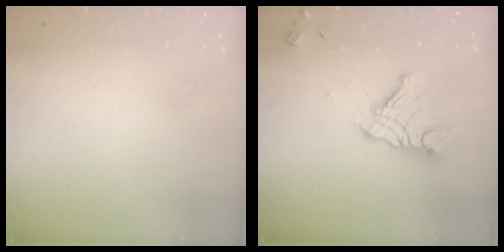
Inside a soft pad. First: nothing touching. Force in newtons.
{"total": 13.7, "press": 13.7, "slide": 1.4}